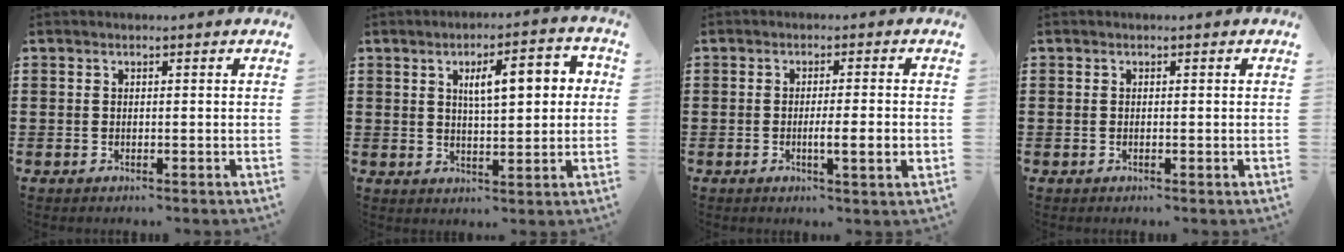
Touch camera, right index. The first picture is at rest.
{"total": 7.2, "force": [2.0, 2.4, 6.5], "torque": [-0.103, -0.001, 0.026]}
{"total": 4.1, "force": [-1.0, 0.0, 4.0], "torque": [-0.066, -0.009, -0.018]}
{"total": 0.0}